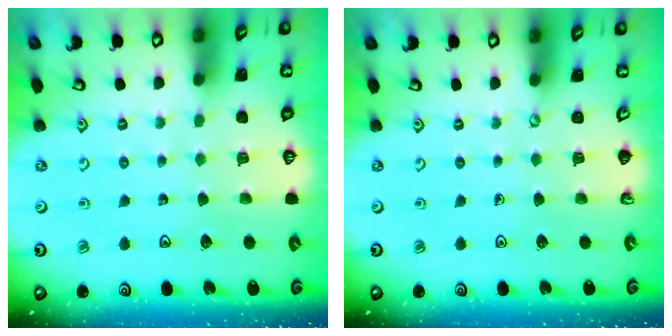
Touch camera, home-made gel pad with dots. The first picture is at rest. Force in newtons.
{"total": 0.0}